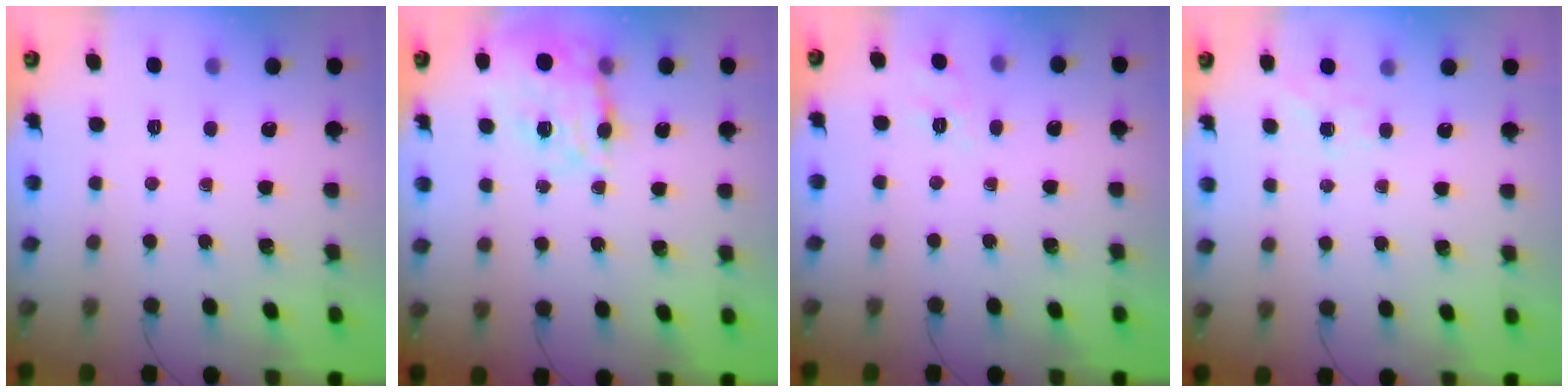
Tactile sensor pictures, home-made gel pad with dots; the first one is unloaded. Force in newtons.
{"total": 17.1, "press": 16.7, "slide": 3.7}
{"total": 2.0, "press": 0.8, "slide": 1.8}
{"total": 2.9, "press": 2.5, "slide": 1.5}